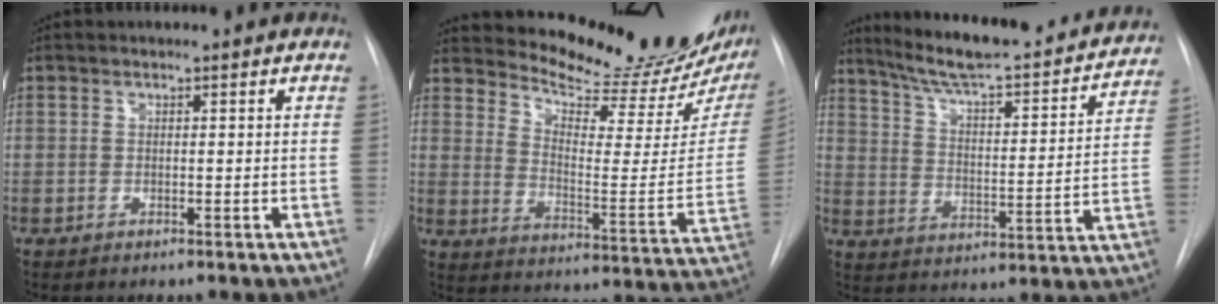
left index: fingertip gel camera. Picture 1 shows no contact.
{"total": 21.8, "force": [19.9, 2.9, 8.4], "torque": [-0.130, -0.093, 0.260]}
{"total": 25.1, "force": [22.2, 3.7, 11.1], "torque": [-0.168, -0.026, 0.299]}